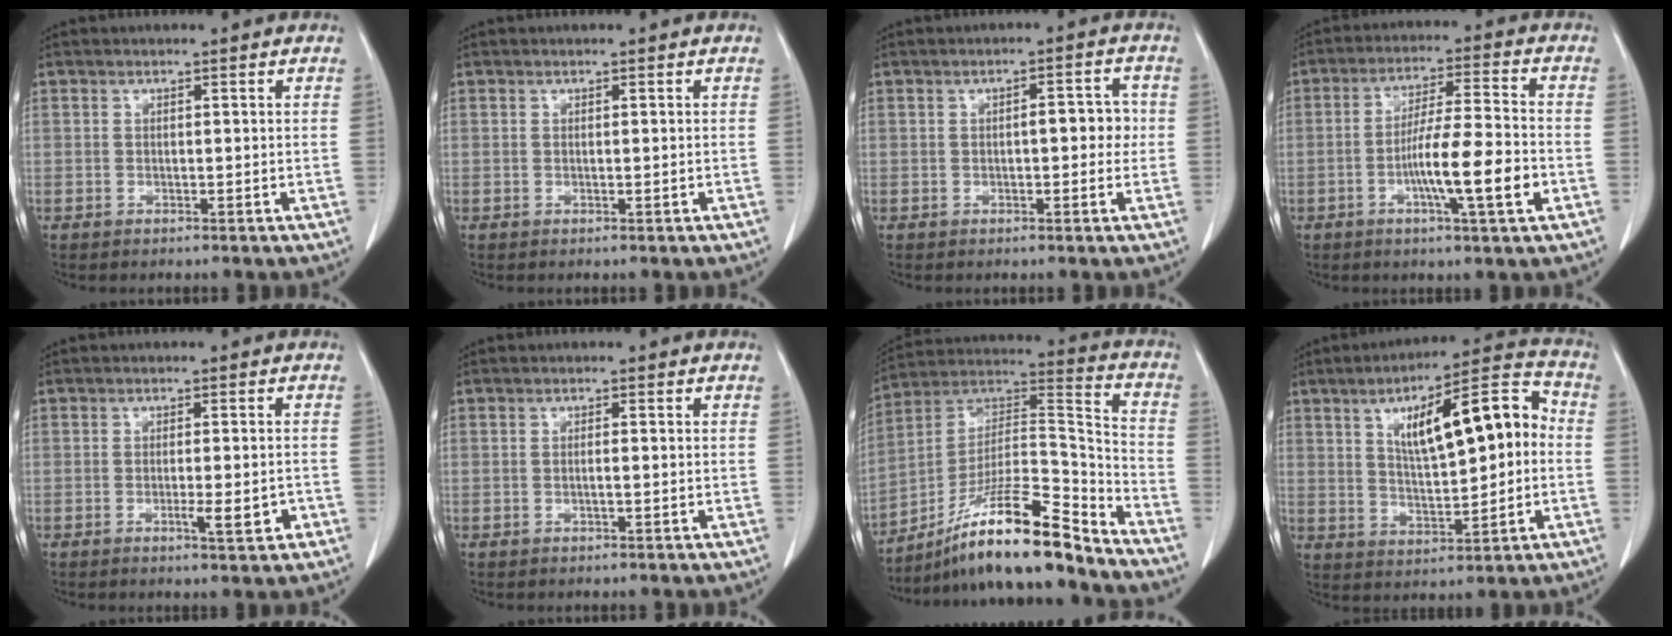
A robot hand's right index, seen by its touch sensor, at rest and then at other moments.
{"total": 0.0}
{"total": 4.0, "force": [0.0, 1.7, 3.6], "torque": [-0.047, 0.015, -0.001]}
{"total": 10.6, "force": [-3.2, 0.2, 10.1], "torque": [-0.173, -0.004, -0.056]}
{"total": 3.6, "force": [-1.3, 0.6, 3.3], "torque": [-0.048, -0.001, -0.014]}
{"total": 0.6, "force": [-0.1, 0.0, 0.6], "torque": [-0.010, 0.003, 0.000]}
{"total": 18.8, "force": [-14.6, 0.9, 11.7], "torque": [-0.210, 0.020, -0.259]}
{"total": 14.9, "force": [2.5, 4.3, 14.0], "torque": [-0.212, 0.036, 0.040]}